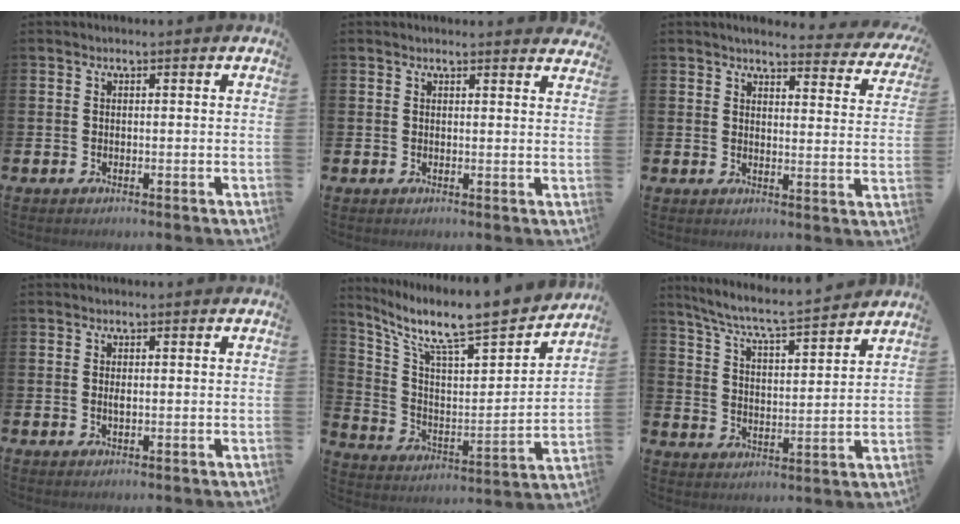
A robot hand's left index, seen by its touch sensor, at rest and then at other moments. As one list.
[{"total": 1.6, "force": [1.6, 0.0, 0.0], "torque": [0.000, -0.008, 0.029]}, {"total": 3.4, "force": [3.3, 0.6, 0.8], "torque": [-0.021, -0.027, 0.051]}, {"total": 0.8, "force": [0.2, 0.3, 0.8], "torque": [-0.010, 0.000, 0.001]}, {"total": 10.3, "force": [9.0, 1.6, 4.8], "torque": [-0.124, -0.077, 0.144]}, {"total": 6.6, "force": [6.3, 0.1, 2.2], "torque": [-0.073, -0.047, 0.105]}]